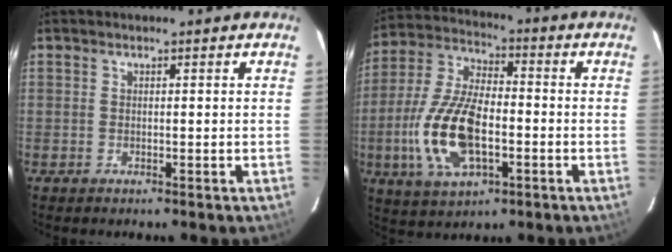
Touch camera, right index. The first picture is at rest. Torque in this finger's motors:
{"motor_torque": [1.72, -0.42, 0.56, 0.21]}